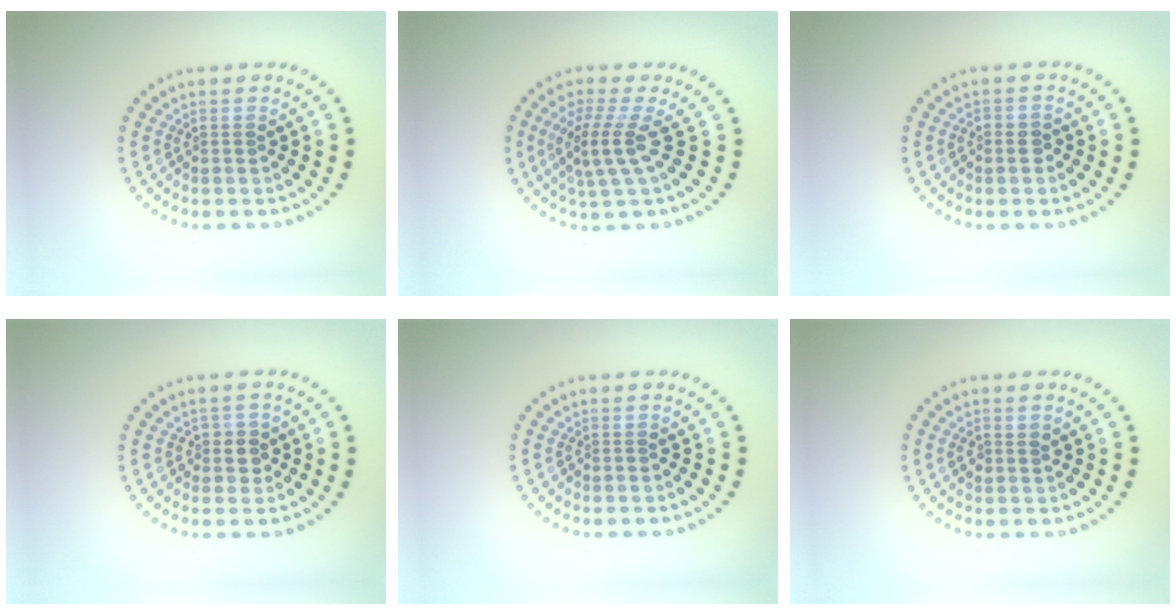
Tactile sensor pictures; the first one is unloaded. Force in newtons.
{"total": 3.5, "press": 2.6, "slide": 2.3}
{"total": 0.9, "press": 0.9, "slide": 0.3}
{"total": 1.9, "press": 1.6, "slide": 1.0}
{"total": 0.0}
{"total": 1.2, "press": 1.1, "slide": 0.4}